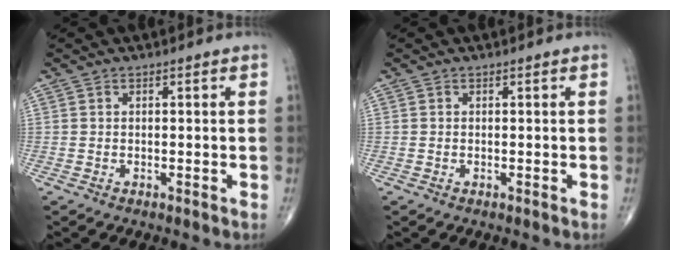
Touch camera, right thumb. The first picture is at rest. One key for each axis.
{"total": 0.0}